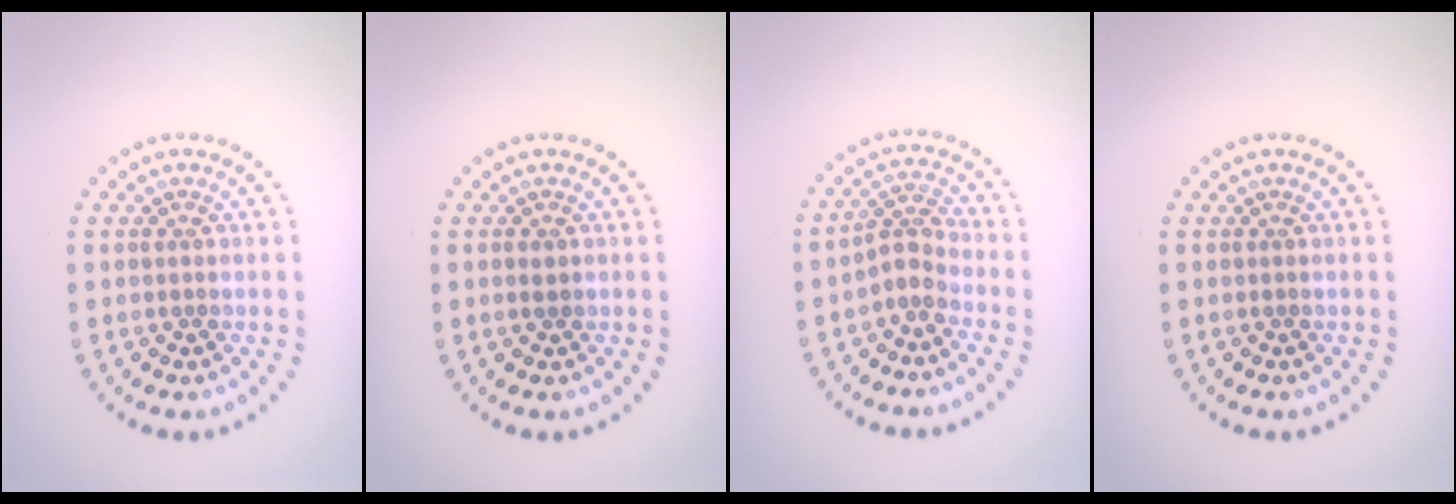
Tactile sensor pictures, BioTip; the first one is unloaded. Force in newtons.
{"total": 0.8, "press": 0.8, "slide": 0.3}
{"total": 2.3, "press": 1.6, "slide": 1.6}
{"total": 0.0}